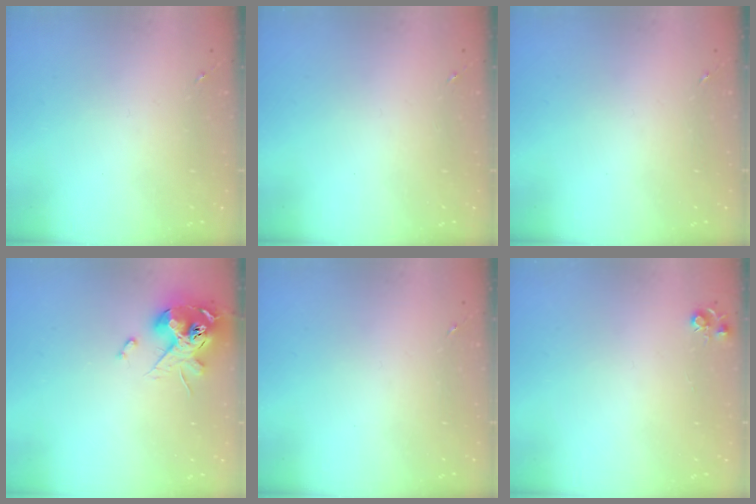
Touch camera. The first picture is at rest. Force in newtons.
{"total": 0.0}
{"total": 0.0}
{"total": 13.4, "press": 13.3, "slide": 1.4}
{"total": 0.0}
{"total": 5.1, "press": 5.0, "slide": 0.5}